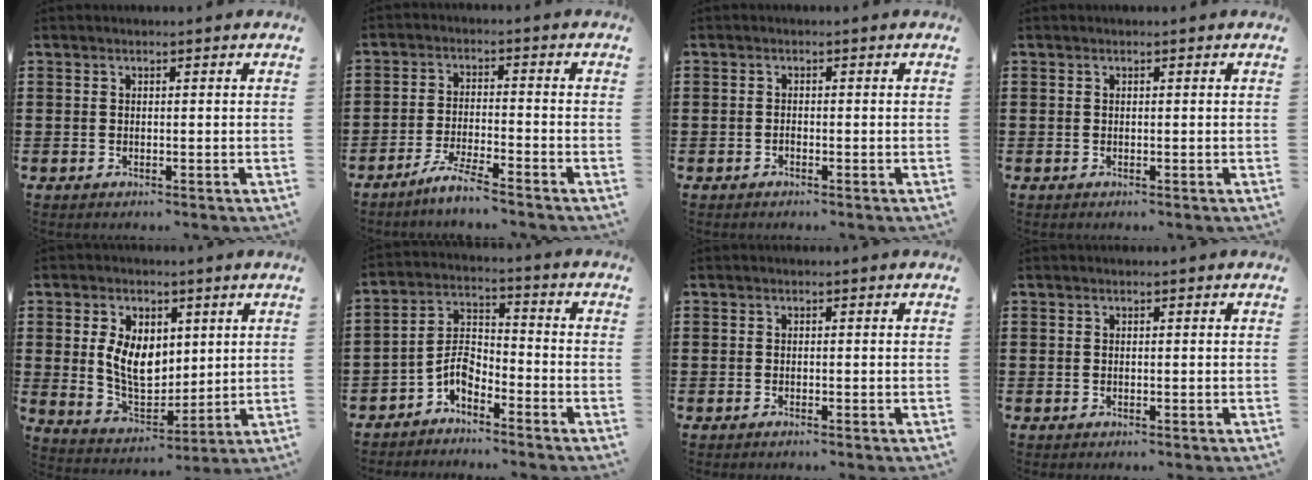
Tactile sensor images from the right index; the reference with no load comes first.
{"total": 4.6, "force": [-4.2, -0.4, 1.8], "torque": [-0.045, -0.006, -0.082]}
{"total": 0.7, "force": [-0.5, 0.4, 0.2], "torque": [-0.004, 0.002, -0.012]}
{"total": 0.0}
{"total": 7.9, "force": [1.7, 5.3, 5.6], "torque": [-0.112, 0.007, 0.029]}
{"total": 4.9, "force": [-3.5, 2.2, 2.6], "torque": [-0.064, 0.003, -0.075]}
{"total": 0.5, "force": [-0.5, -0.1, 0.1], "torque": [-0.004, -0.002, -0.010]}
{"total": 0.0}